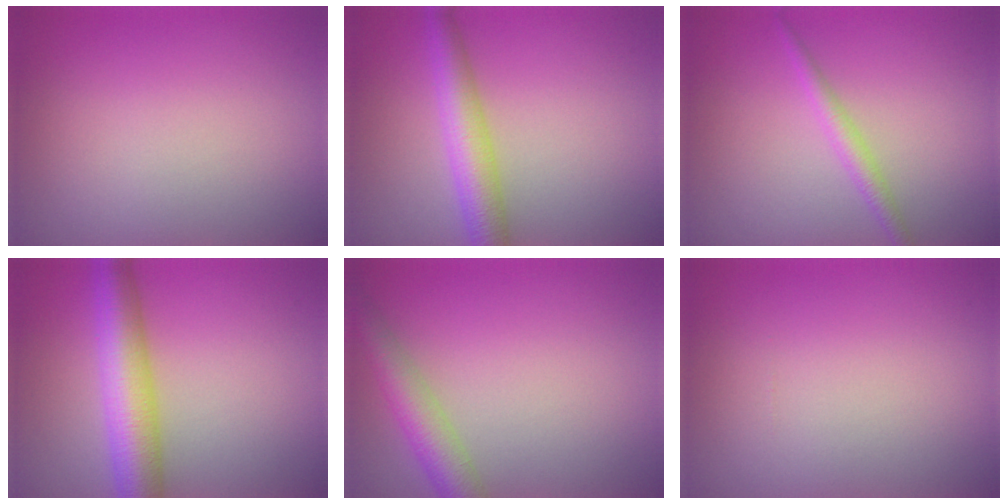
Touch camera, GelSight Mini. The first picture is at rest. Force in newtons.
{"total": 4.7, "press": 4.7, "slide": 0.1}
{"total": 1.8, "press": 1.8, "slide": 0.1}
{"total": 7.0, "press": 7.0, "slide": 0.2}
{"total": 4.0, "press": 4.0, "slide": 0.3}
{"total": 0.0}